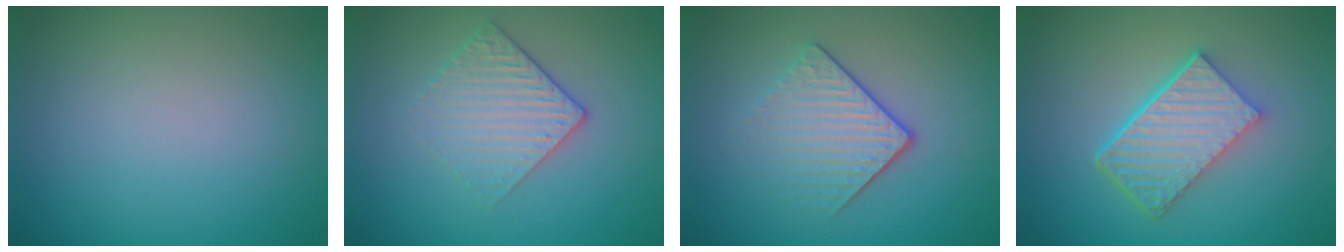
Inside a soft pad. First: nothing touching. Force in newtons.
{"total": 3.0, "press": 2.6, "slide": 1.4}
{"total": 4.2, "press": 2.7, "slide": 3.2}
{"total": 6.2, "press": 4.3, "slide": 4.4}